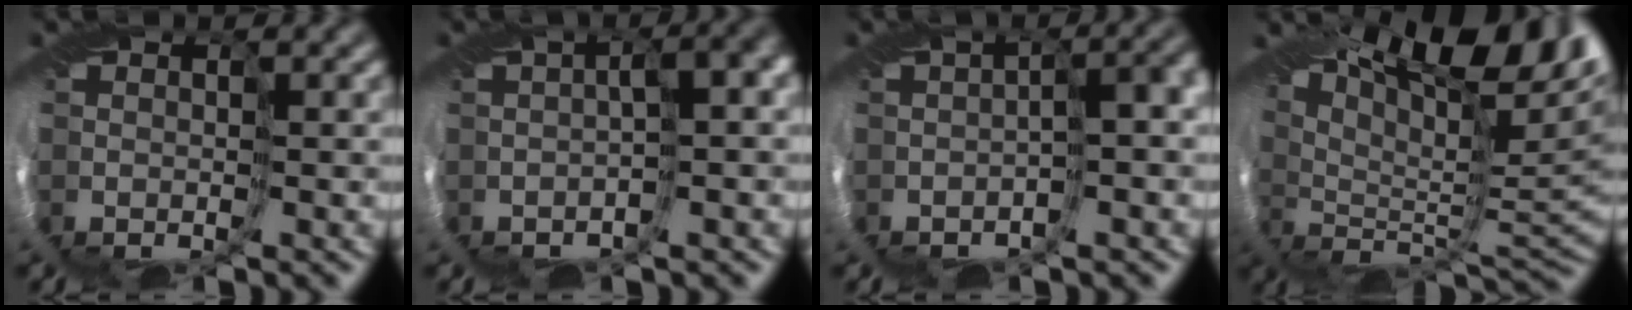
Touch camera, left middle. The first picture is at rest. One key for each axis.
{"total": 3.9, "fx": -0.5, "fy": 1.1, "fz": 3.8, "tx": -0.043, "ty": 0.015, "tz": -0.006}
{"total": 4.4, "fx": -1.5, "fy": 1.5, "fz": 3.9, "tx": -0.038, "ty": 0.009, "tz": -0.019}
{"total": 14.9, "fx": 8.3, "fy": 4.7, "fz": 11.4, "tx": -0.159, "ty": 0.043, "tz": 0.136}